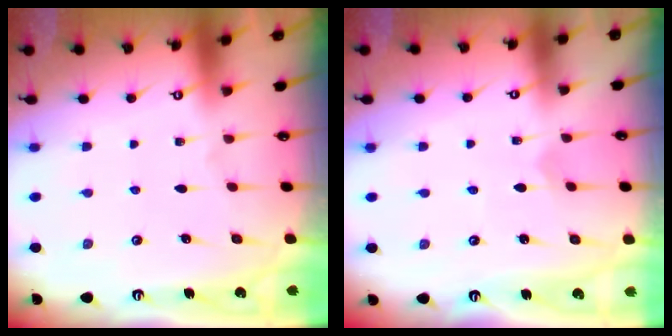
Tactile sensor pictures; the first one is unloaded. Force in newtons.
{"total": 2.0, "press": 2.0, "slide": 0.2}